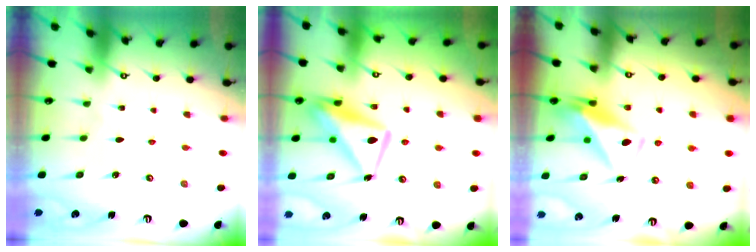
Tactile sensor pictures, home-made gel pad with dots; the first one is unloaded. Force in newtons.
{"total": 15.0, "press": 14.9, "slide": 1.5}
{"total": 10.9, "press": 10.8, "slide": 1.6}